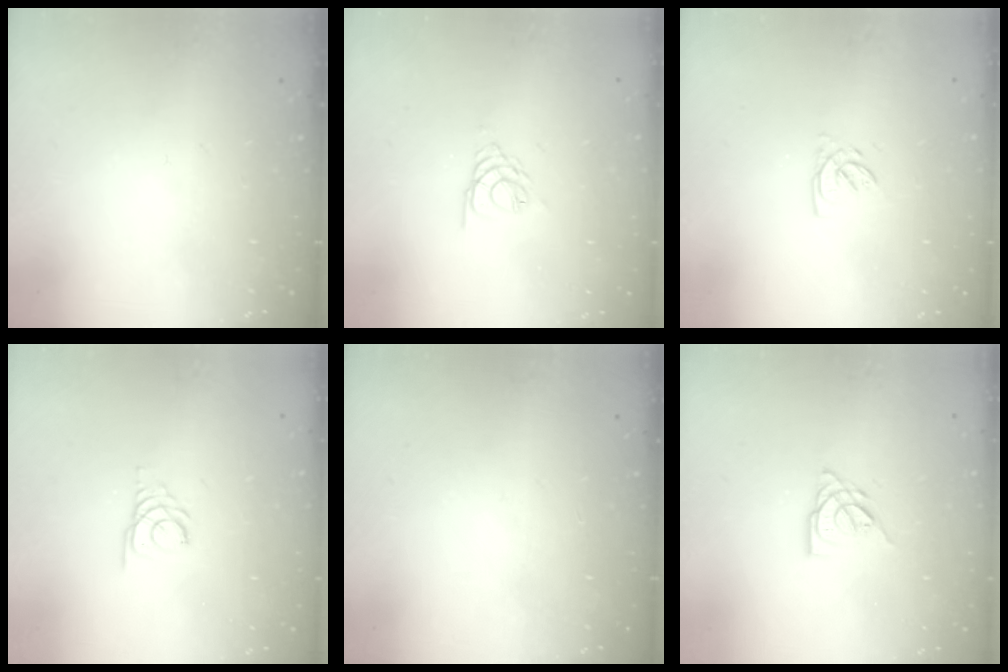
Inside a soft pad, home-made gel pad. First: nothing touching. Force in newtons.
{"total": 3.4, "press": 3.4, "slide": 0.6}
{"total": 2.5, "press": 2.5, "slide": 0.3}
{"total": 2.7, "press": 2.7, "slide": 0.3}
{"total": 0.0}
{"total": 7.2, "press": 7.2, "slide": 0.7}